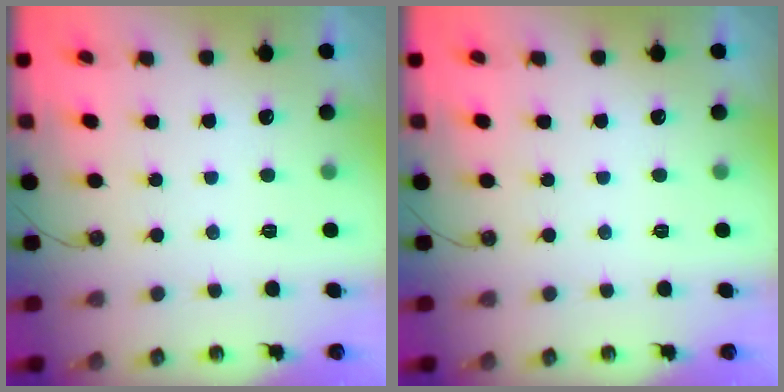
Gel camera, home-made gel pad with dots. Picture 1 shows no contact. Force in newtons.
{"total": 0.0}